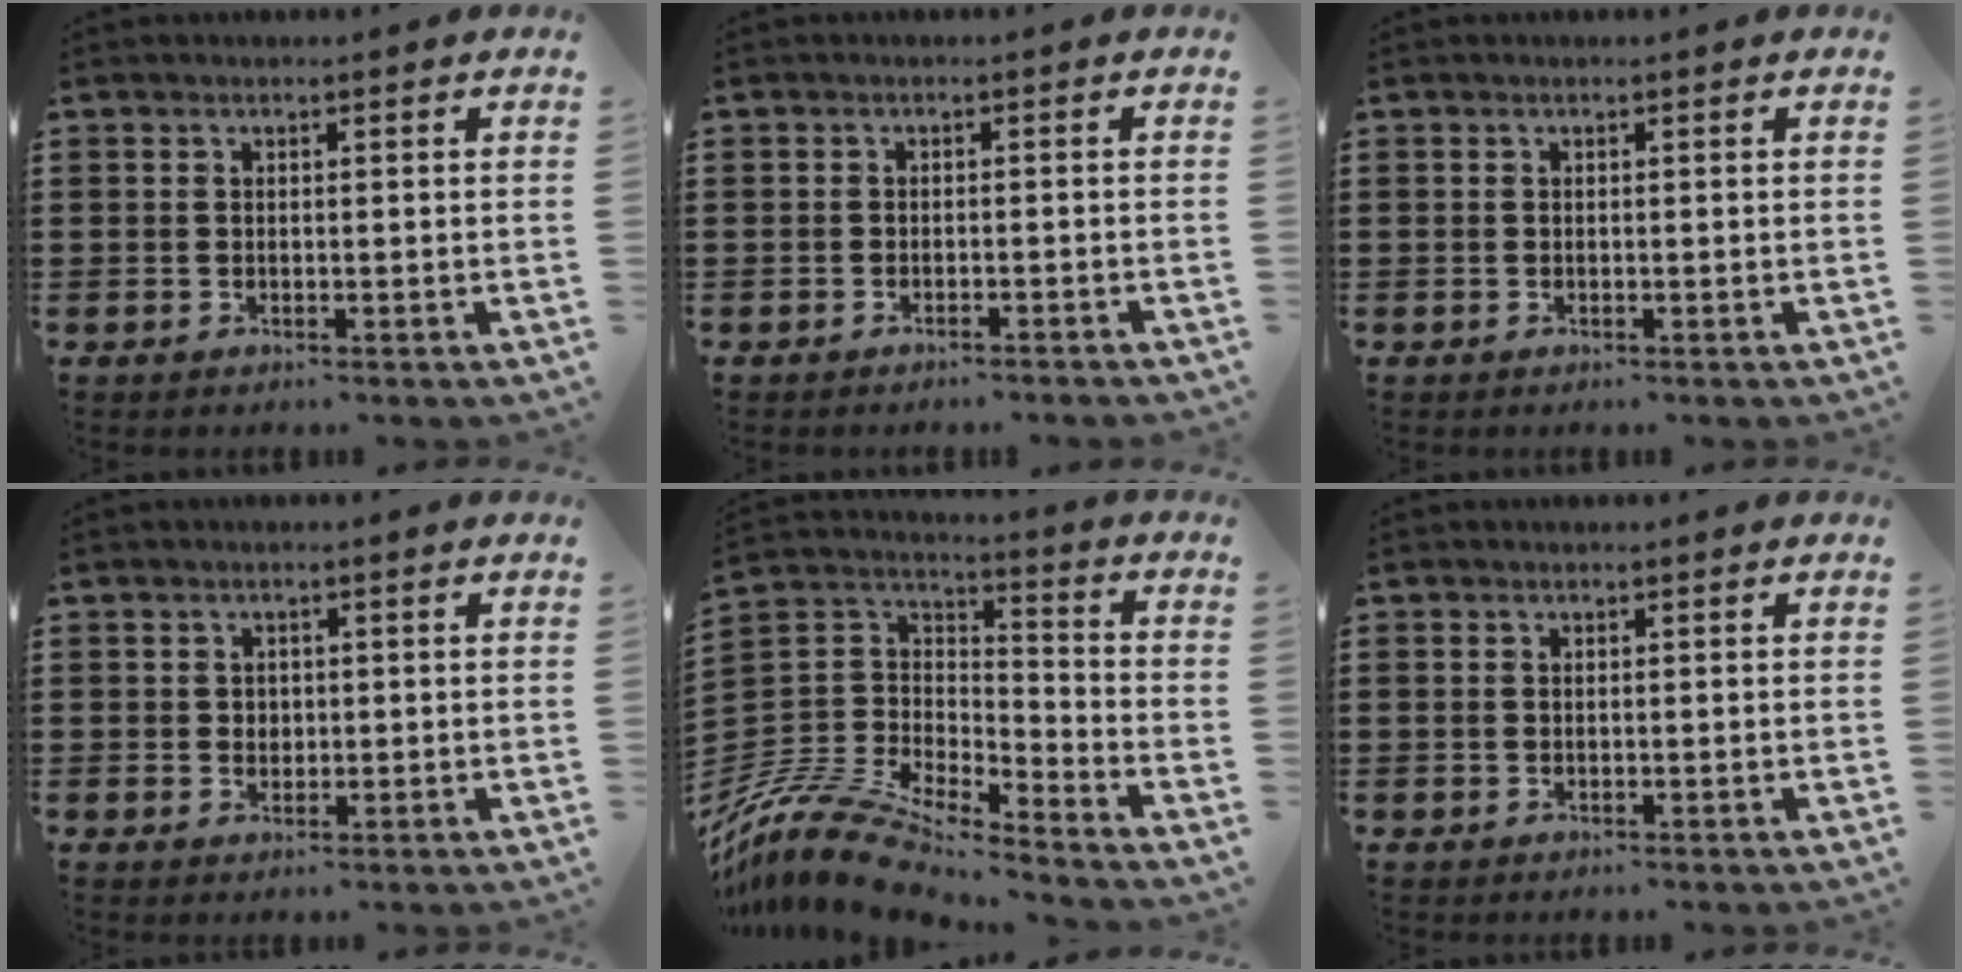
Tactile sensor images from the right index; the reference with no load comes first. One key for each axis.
{"total": 1.1, "fx": -1.1, "fy": 0.0, "fz": 0.2, "tx": -0.005, "ty": 0.001, "tz": -0.021}
{"total": 0.0}
{"total": 1.4, "fx": 0.2, "fy": 1.3, "fz": 0.5, "tx": -0.013, "ty": 0.008, "tz": 0.004}
{"total": 11.0, "fx": -10.2, "fy": 2.2, "fz": 3.5, "tx": -0.093, "ty": 0.008, "tz": -0.212}
{"total": 0.5, "fx": 0.1, "fy": 0.4, "fz": 0.4, "tx": -0.009, "ty": 0.001, "tz": 0.002}